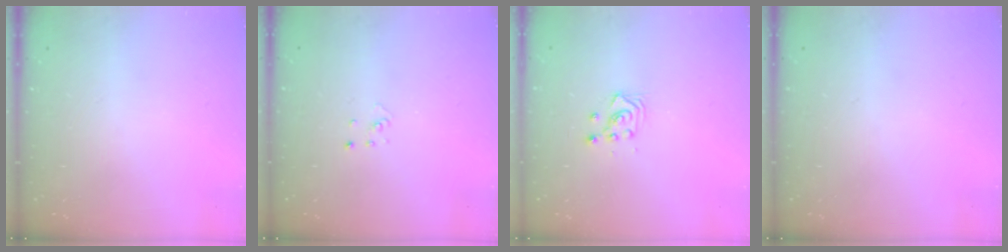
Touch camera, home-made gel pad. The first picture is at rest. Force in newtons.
{"total": 2.1, "press": 2.1, "slide": 0.1}
{"total": 3.0, "press": 2.9, "slide": 0.8}
{"total": 0.0}